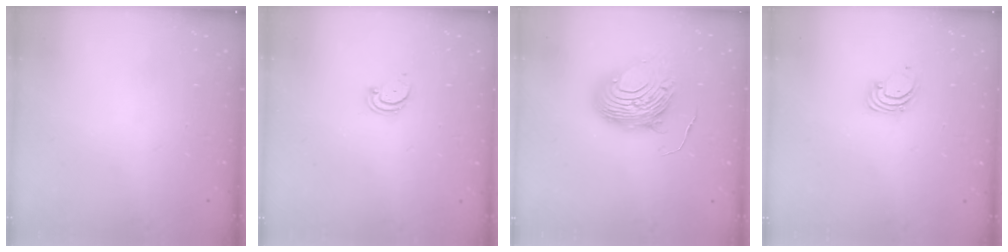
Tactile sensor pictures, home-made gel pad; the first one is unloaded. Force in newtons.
{"total": 1.9, "press": 1.9, "slide": 0.2}
{"total": 11.4, "press": 11.3, "slide": 0.8}
{"total": 1.5, "press": 1.5, "slide": 0.1}